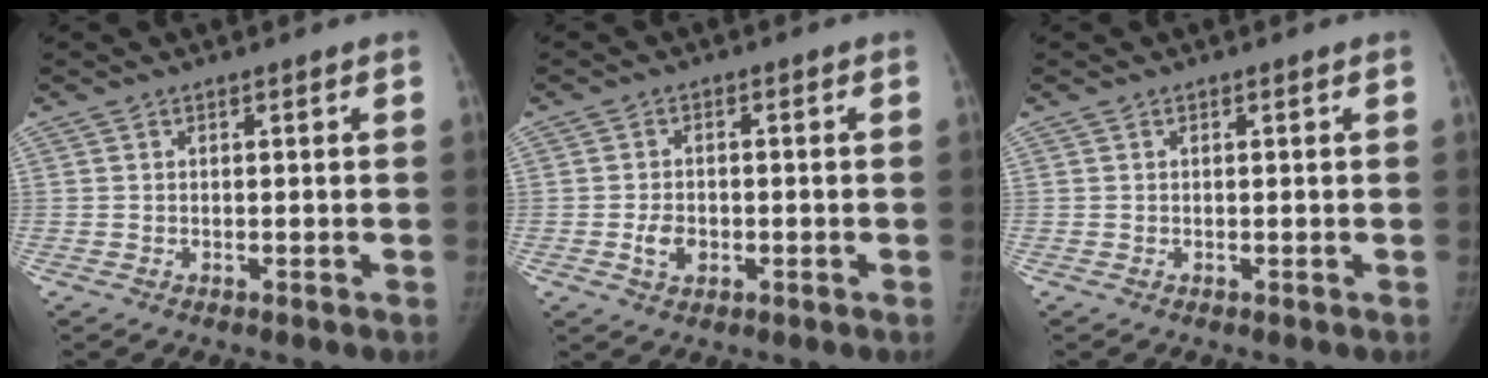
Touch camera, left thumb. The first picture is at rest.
{"total": 3.7, "force": [-1.0, 2.8, 2.3], "torque": [-0.035, 0.003, -0.015]}
{"total": 0.0}